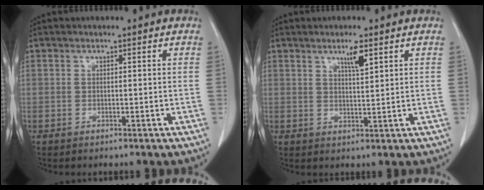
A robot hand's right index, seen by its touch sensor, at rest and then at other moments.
{"total": 3.2, "force": [1.9, 0.2, 2.6], "torque": [-0.046, -0.004, 0.034]}